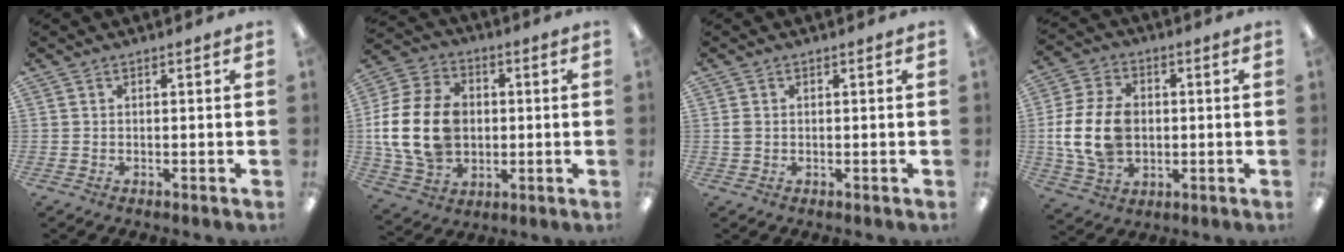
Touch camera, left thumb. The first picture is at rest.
{"total": 18.1, "force": [0.3, 13.8, 11.8], "torque": [-0.256, 0.009, 0.009]}
{"total": 1.5, "force": [0.1, 1.2, 1.0], "torque": [-0.021, 0.004, 0.002]}
{"total": 14.9, "force": [0.1, 10.9, 10.2], "torque": [-0.227, 0.009, 0.005]}